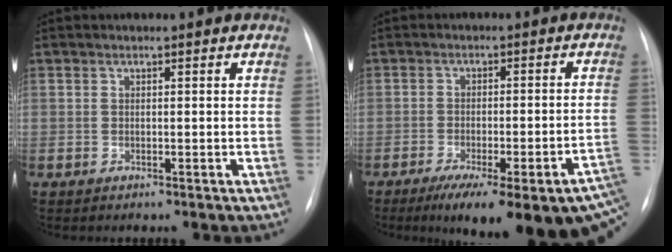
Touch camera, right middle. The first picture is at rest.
{"total": 21.2, "force": [-12.9, 3.8, 16.4], "torque": [-0.165, -0.005, -0.169]}